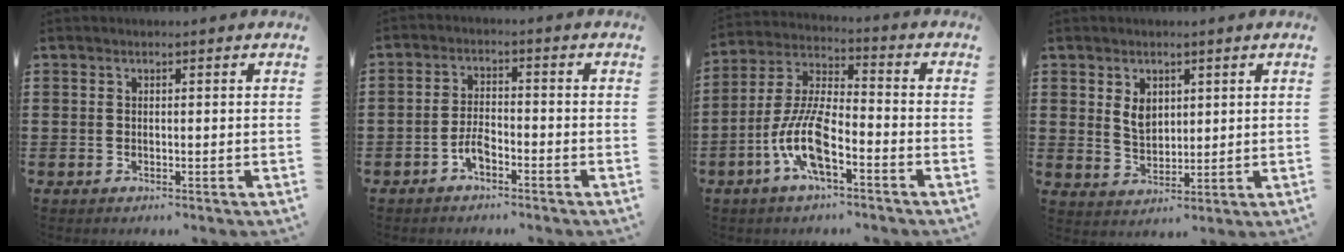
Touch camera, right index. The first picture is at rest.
{"total": 3.4, "force": [-2.2, 1.4, 2.3], "torque": [-0.057, 0.002, -0.045]}
{"total": 10.3, "force": [-4.4, 3.5, 8.6], "torque": [-0.203, -0.004, -0.087]}
{"total": 3.8, "force": [1.5, 2.7, 2.3], "torque": [-0.045, 0.006, 0.026]}